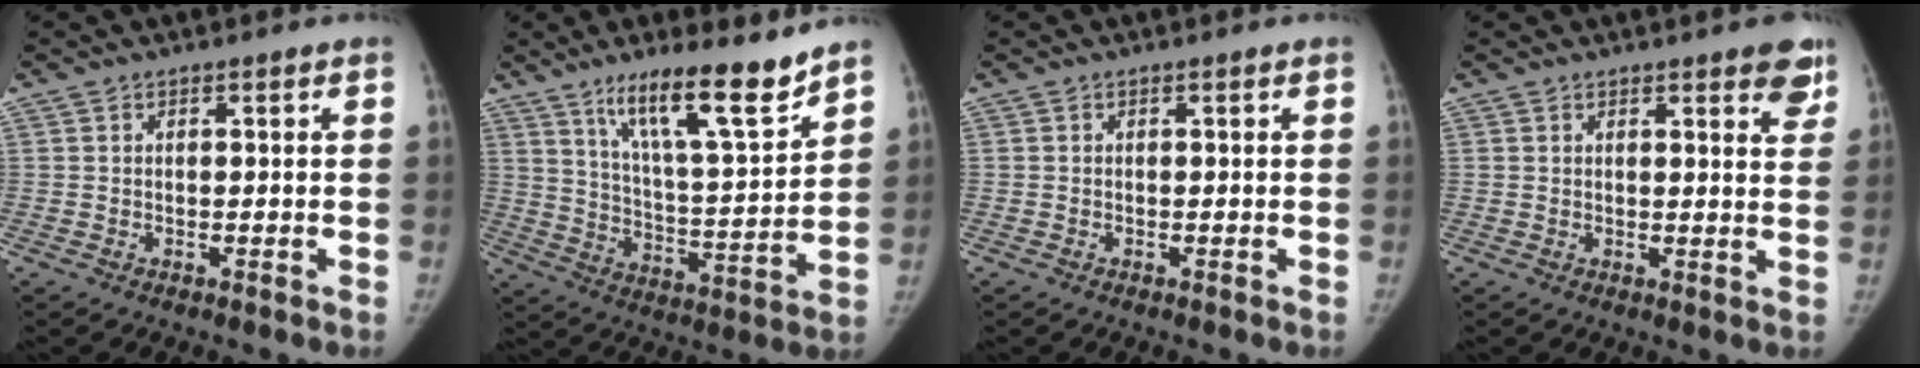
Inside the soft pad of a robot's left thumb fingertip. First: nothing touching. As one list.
[{"total": 16.3, "force": [11.6, 2.7, 11.2], "torque": [-0.165, -0.078, 0.199]}, {"total": 0.0}, {"total": 6.2, "force": [4.0, 1.9, 4.3], "torque": [-0.027, -0.016, 0.042]}]